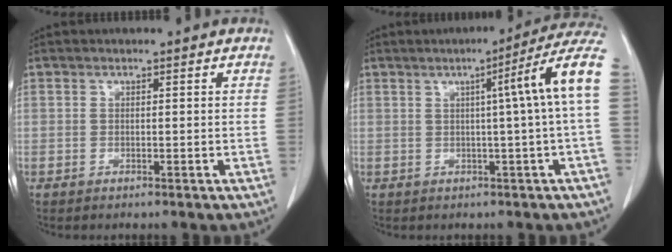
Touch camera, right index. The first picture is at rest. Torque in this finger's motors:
{"motor_torque": [0.87, 0.04, 0.32, 0.04]}